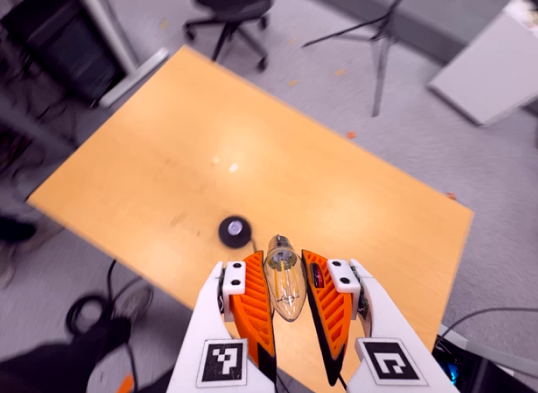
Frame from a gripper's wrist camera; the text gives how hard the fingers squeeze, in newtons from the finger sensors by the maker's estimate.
{"total": 13.1, "left": 13.4, "right": 12.8}